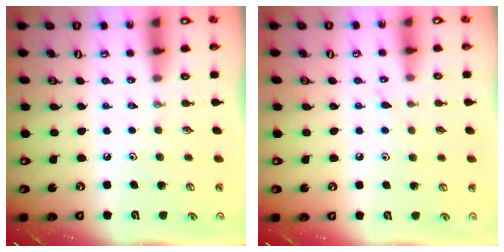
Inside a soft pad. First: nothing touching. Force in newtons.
{"total": 5.0, "press": 5.0, "slide": 0.4}